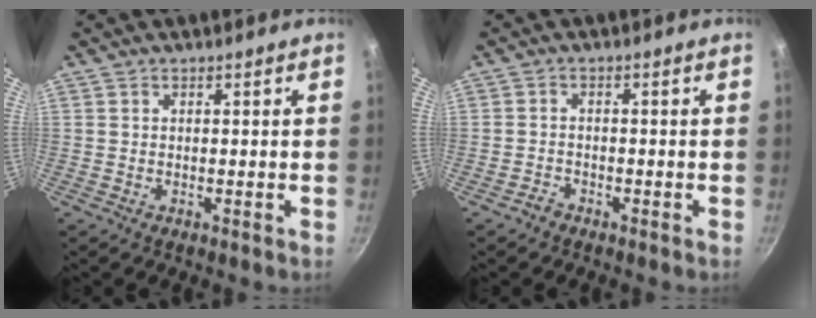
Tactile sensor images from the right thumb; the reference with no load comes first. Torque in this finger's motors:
{"motor_torque": [-0.02, 0.30, -0.04, 0.03, 0.02]}